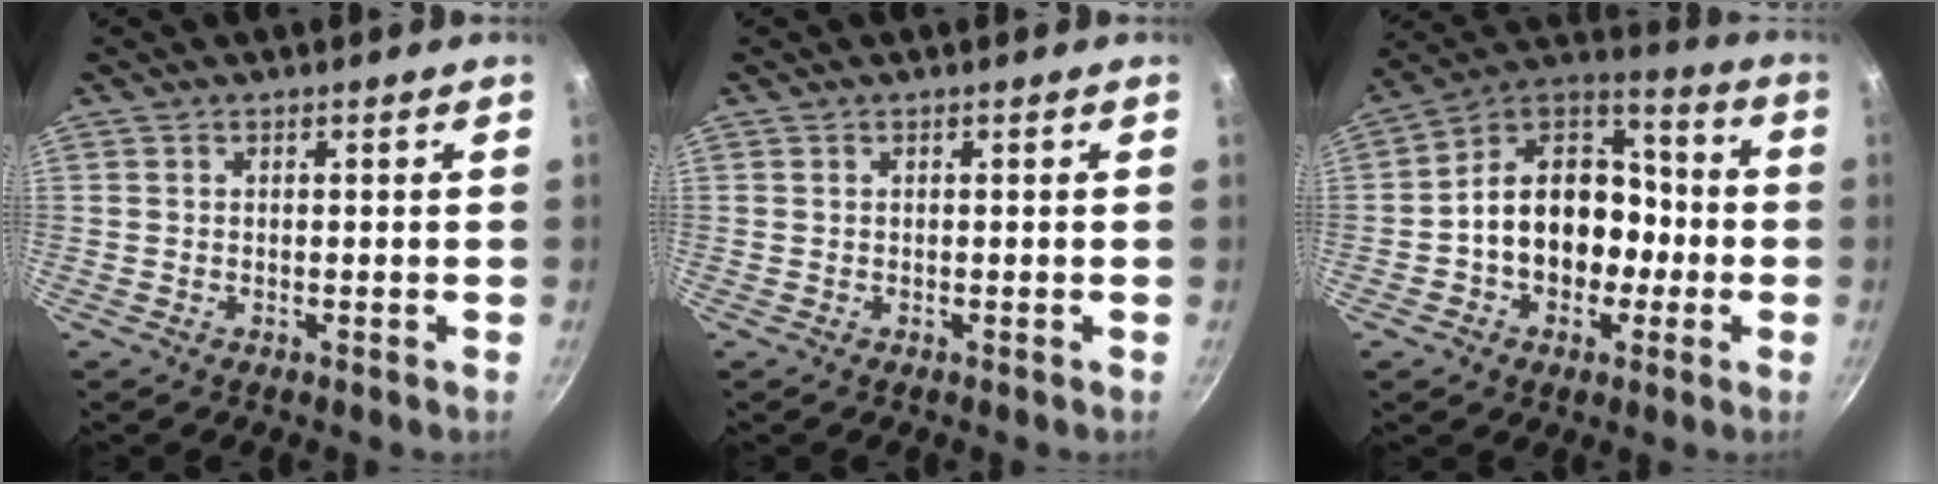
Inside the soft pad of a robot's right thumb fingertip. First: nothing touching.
{"total": 0.0}
{"total": 17.0, "force": [-2.8, 13.0, 10.5], "torque": [-0.128, 0.057, -0.058]}